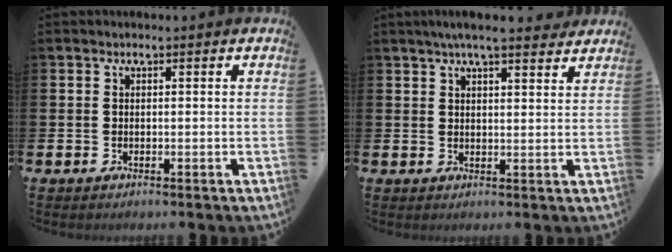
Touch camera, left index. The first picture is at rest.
{"total": 5.0, "force": [4.5, 0.4, 2.0], "torque": [-0.038, -0.015, 0.078]}